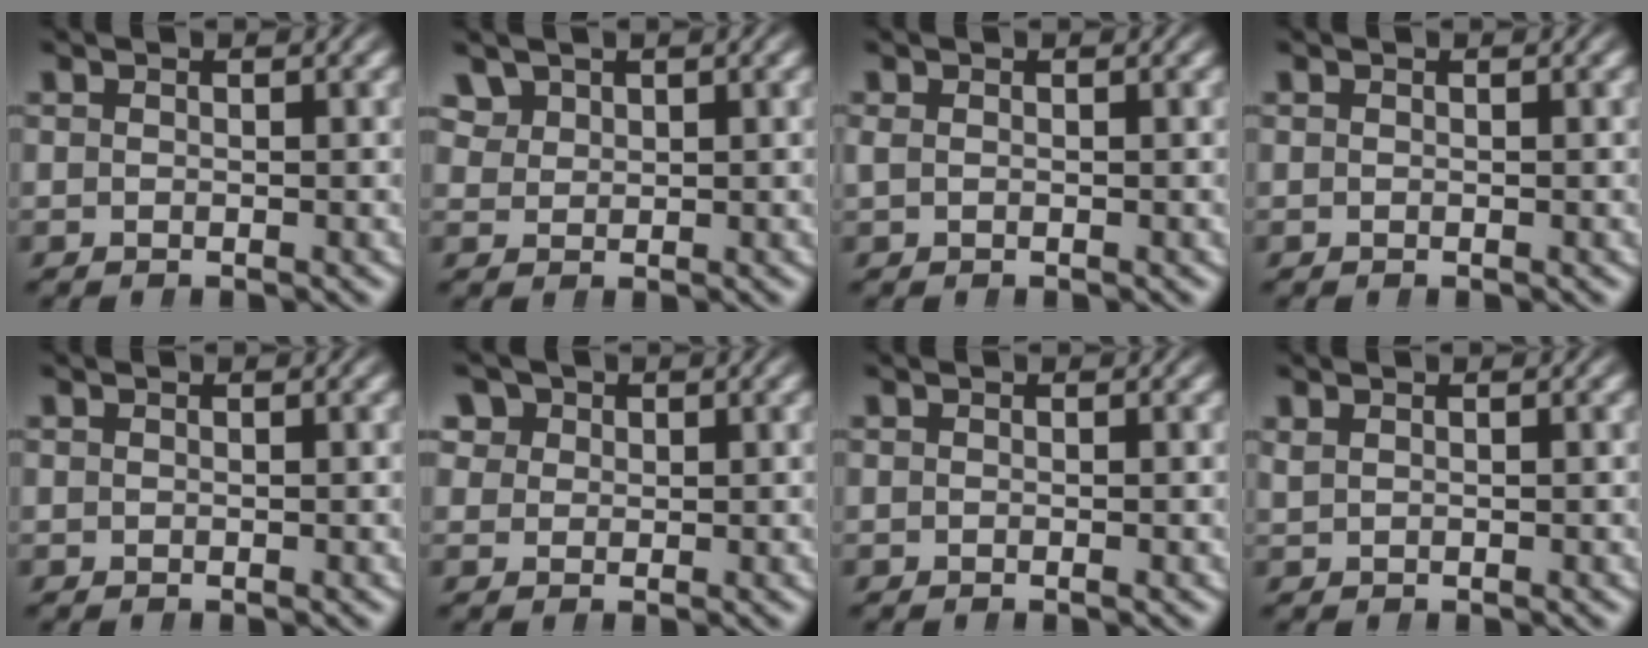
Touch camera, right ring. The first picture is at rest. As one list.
[{"total": 2.2, "force": [2.0, 0.9, 0.4], "torque": [-0.015, -0.002, 0.041]}, {"total": 0.7, "force": [-0.1, 0.4, 0.6], "torque": [-0.022, -0.005, 0.001]}, {"total": 0.0}, {"total": 0.0}, {"total": 4.6, "force": [1.9, 3.8, 1.8], "torque": [-0.050, 0.000, 0.028]}, {"total": 0.0}, {"total": 0.6, "force": [0.5, -0.2, 0.3], "torque": [-0.007, 0.002, 0.012]}]